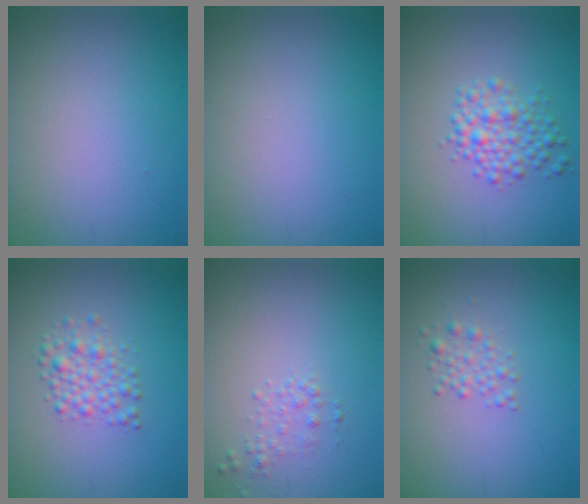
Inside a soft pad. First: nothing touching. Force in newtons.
{"total": 0.0}
{"total": 3.2, "press": 3.2, "slide": 0.1}
{"total": 2.5, "press": 2.5, "slide": 0.0}
{"total": 1.0, "press": 1.0, "slide": 0.0}
{"total": 1.5, "press": 1.5, "slide": 0.0}